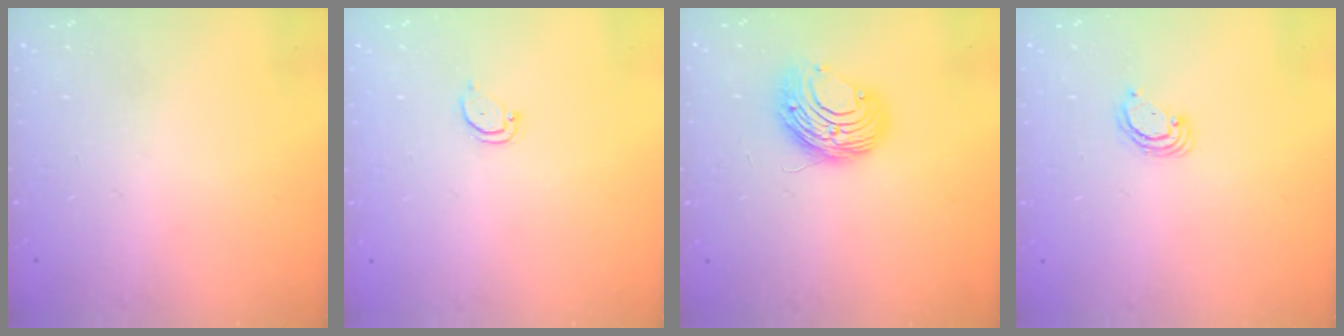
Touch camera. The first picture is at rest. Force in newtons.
{"total": 2.5, "press": 2.5, "slide": 0.3}
{"total": 8.8, "press": 8.8, "slide": 0.3}
{"total": 2.7, "press": 2.7, "slide": 0.2}